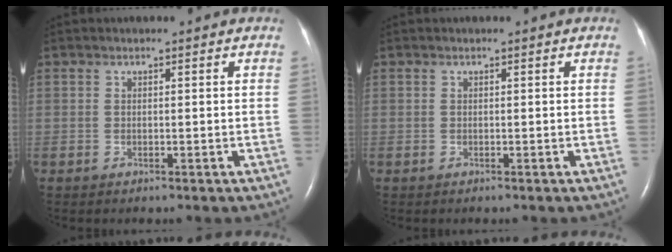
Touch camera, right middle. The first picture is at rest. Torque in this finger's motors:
{"motor_torque": [0.12, -0.06, 0.02, -0.01]}